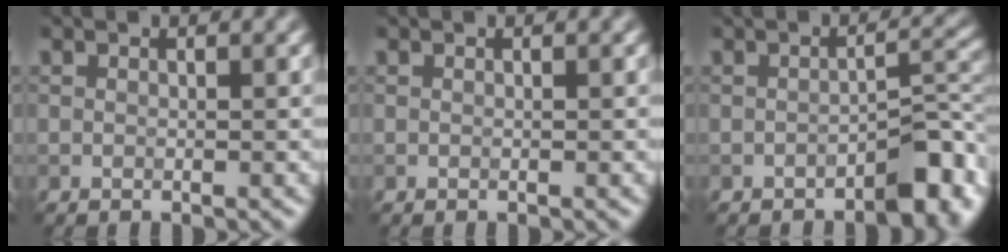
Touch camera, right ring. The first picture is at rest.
{"total": 0.0}
{"total": 3.9, "force": [-3.2, 0.6, 2.2], "torque": [-0.033, 0.012, -0.028]}